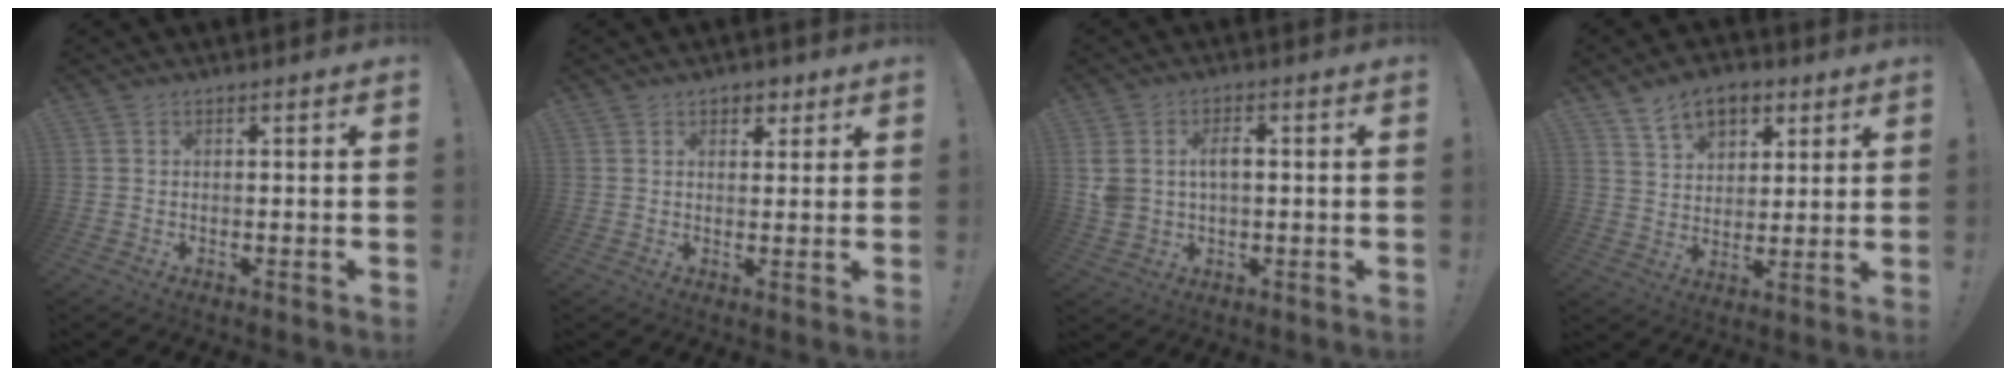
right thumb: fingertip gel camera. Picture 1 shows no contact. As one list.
[{"total": 3.6, "force": [1.9, 2.8, 1.3], "torque": [-0.003, -0.006, 0.030]}, {"total": 6.1, "force": [1.0, 4.1, 4.4], "torque": [-0.074, 0.005, 0.018]}, {"total": 11.1, "force": [6.4, 7.3, 5.4], "torque": [-0.071, -0.031, 0.121]}]